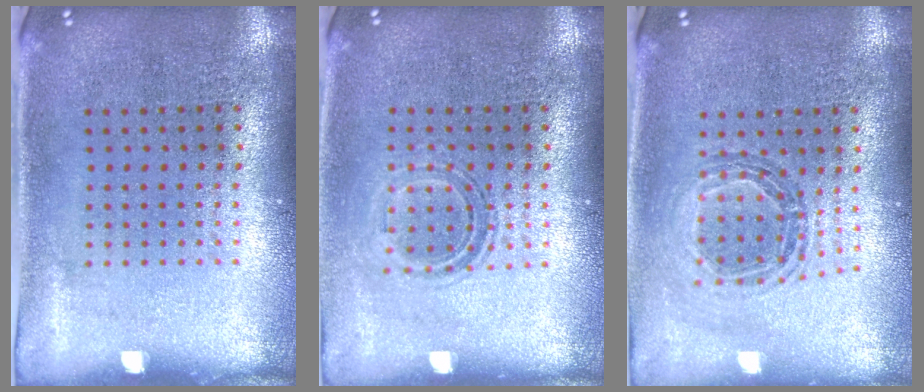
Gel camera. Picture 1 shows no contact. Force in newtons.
{"total": 1.1, "press": 1.0, "slide": 0.5}
{"total": 0.9, "press": 0.9, "slide": 0.1}